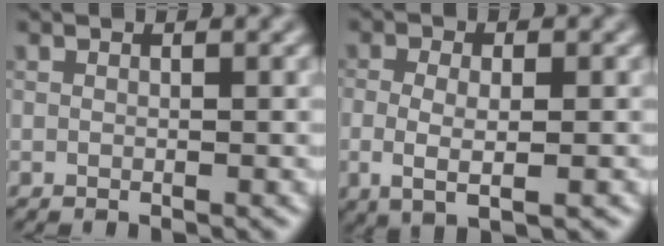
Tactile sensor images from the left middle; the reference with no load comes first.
{"total": 2.7, "force": [-0.9, 0.9, 2.4], "torque": [-0.050, -0.004, -0.012]}